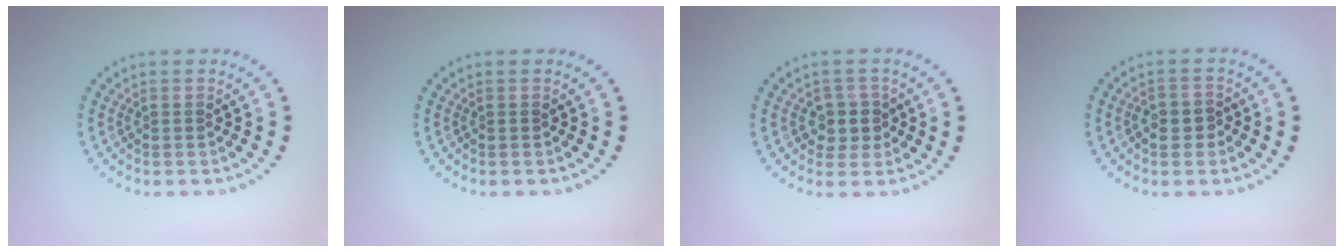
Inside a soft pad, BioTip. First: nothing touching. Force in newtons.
{"total": 0.0}
{"total": 2.3, "press": 2.1, "slide": 1.0}
{"total": 2.1, "press": 2.0, "slide": 0.6}